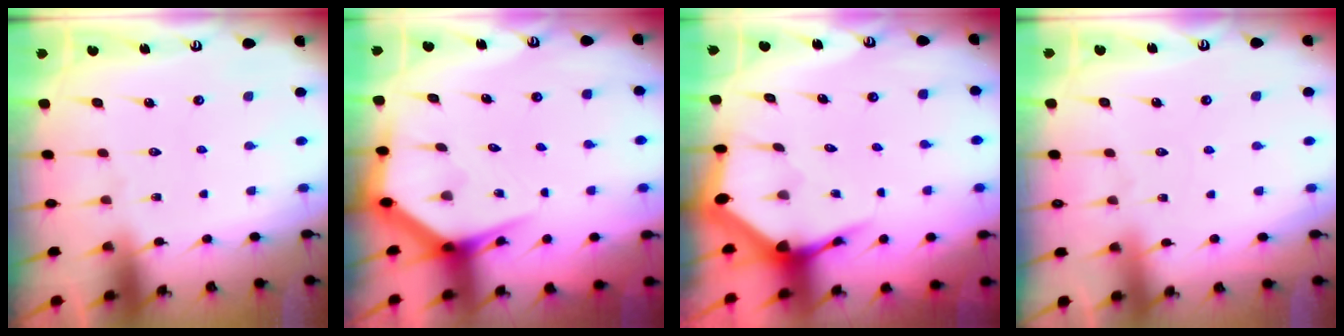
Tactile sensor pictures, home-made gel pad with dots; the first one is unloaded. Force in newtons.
{"total": 4.8, "press": 4.8, "slide": 0.2}
{"total": 4.7, "press": 4.7, "slide": 0.5}
{"total": 2.1, "press": 2.1, "slide": 0.2}